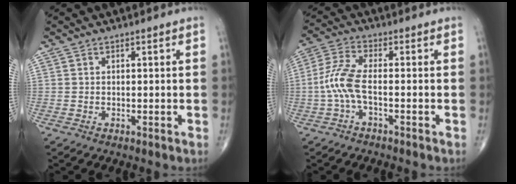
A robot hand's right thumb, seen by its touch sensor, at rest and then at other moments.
{"total": 6.7, "force": [-1.5, 2.1, 6.2], "torque": [-0.159, 0.019, -0.038]}